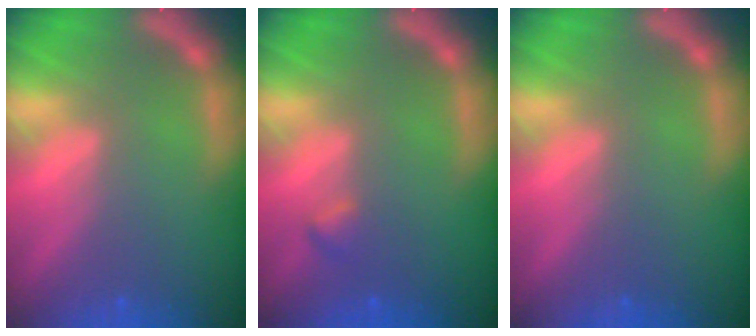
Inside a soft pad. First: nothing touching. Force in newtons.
{"total": 0.9}
{"total": 0.0}